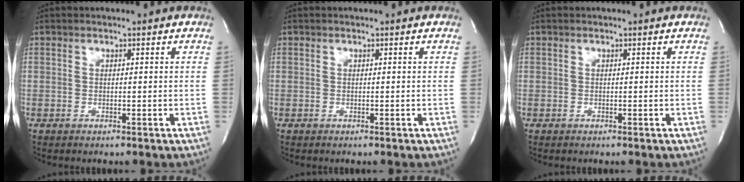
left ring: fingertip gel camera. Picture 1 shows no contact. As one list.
[{"total": 0.0}, {"total": 0.0}]